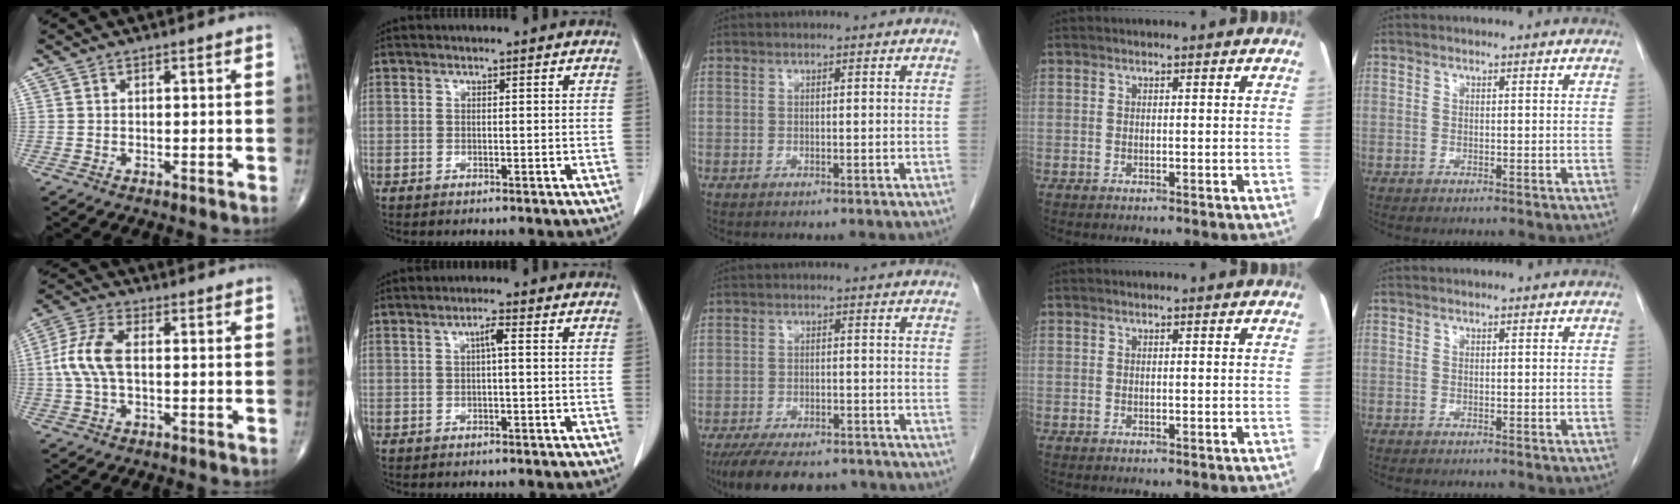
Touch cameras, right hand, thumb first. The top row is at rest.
{"thumb": {"total": 8.3, "force": [0.1, 4.2, 7.2], "torque": [-0.172, 0.022, -0.001]}, "index": {"total": 1.8, "force": [0.3, 0.2, 1.7], "torque": [-0.033, 0.004, 0.004]}, "middle": {"total": 12.6, "force": [-10.6, 4.1, 5.4], "torque": [-0.094, -0.003, -0.150]}}